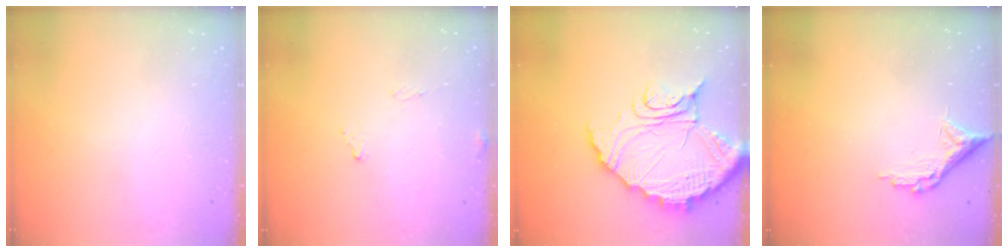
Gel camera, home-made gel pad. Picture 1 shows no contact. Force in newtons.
{"total": 8.6, "press": 8.6, "slide": 0.5}
{"total": 17.0, "press": 17.0, "slide": 1.7}
{"total": 8.7, "press": 8.6, "slide": 0.5}